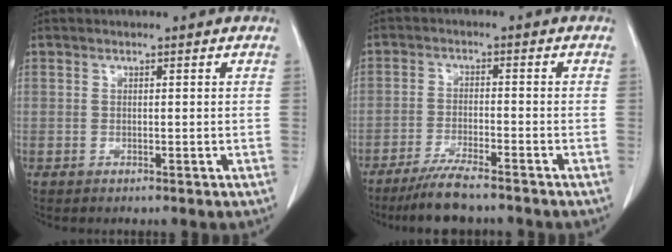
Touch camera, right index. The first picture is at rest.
{"total": 7.0, "force": [-5.8, 0.6, 3.8], "torque": [-0.065, -0.016, -0.102]}